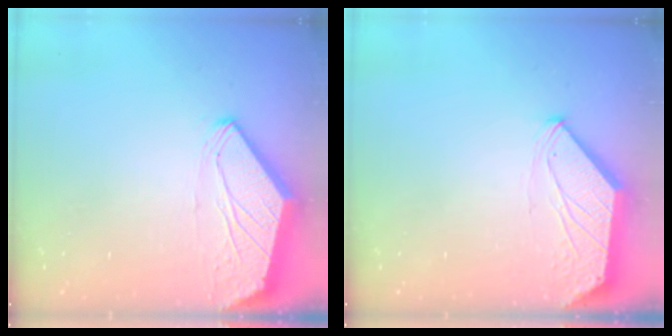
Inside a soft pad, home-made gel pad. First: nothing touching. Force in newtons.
{"total": 0.5, "press": 0.5, "slide": 0.3}